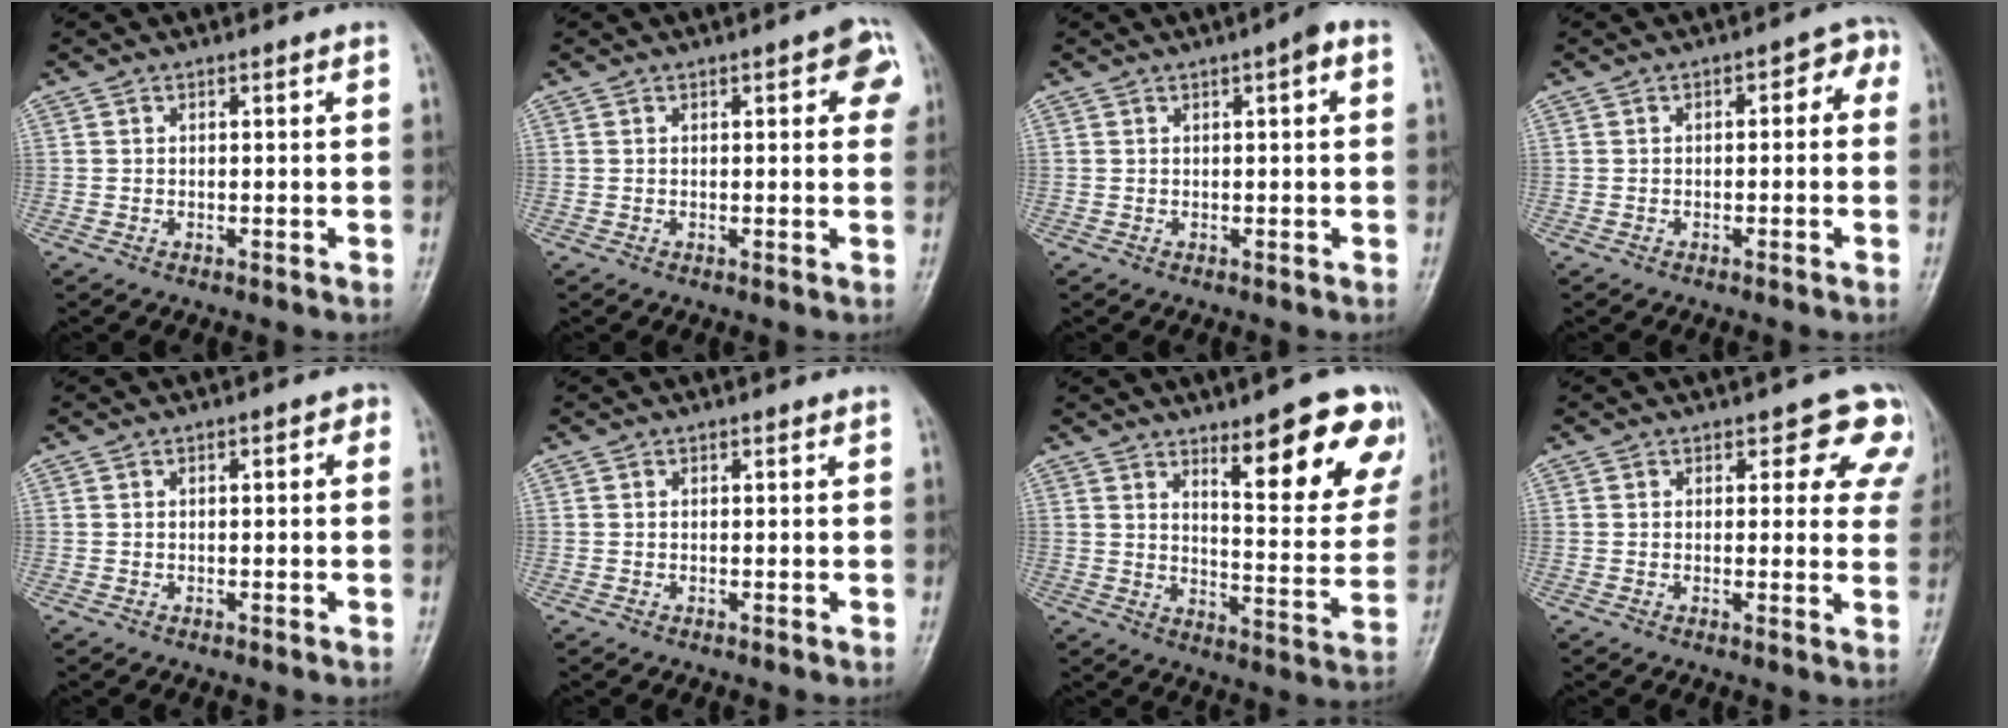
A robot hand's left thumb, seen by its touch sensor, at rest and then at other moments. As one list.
[{"total": 5.3, "force": [1.7, 2.0, 4.7], "torque": [-0.035, 0.001, 0.011]}, {"total": 3.1, "force": [1.0, 0.6, 2.9], "torque": [-0.041, 0.007, 0.009]}, {"total": 4.3, "force": [0.0, 2.3, 3.6], "torque": [-0.026, 0.026, -0.009]}, {"total": 2.0, "force": [0.2, 0.9, 1.8], "torque": [-0.017, 0.008, -0.005]}, {"total": 0.0}, {"total": 17.1, "force": [9.3, 4.9, 13.4], "torque": [-0.126, -0.055, 0.128]}, {"total": 7.6, "force": [4.1, 4.3, 4.8], "torque": [-0.007, -0.015, 0.029]}]